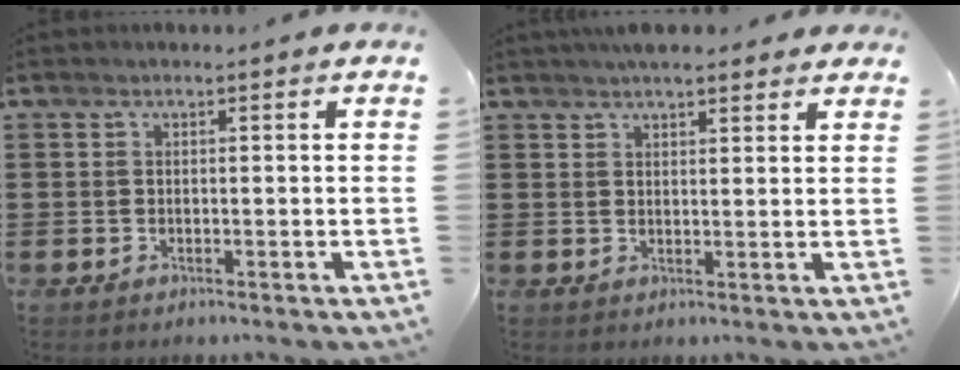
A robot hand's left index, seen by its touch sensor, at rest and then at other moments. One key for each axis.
{"total": 3.6, "fx": 3.1, "fy": 1.0, "fz": 1.4, "tx": -0.034, "ty": 0.002, "tz": 0.058}